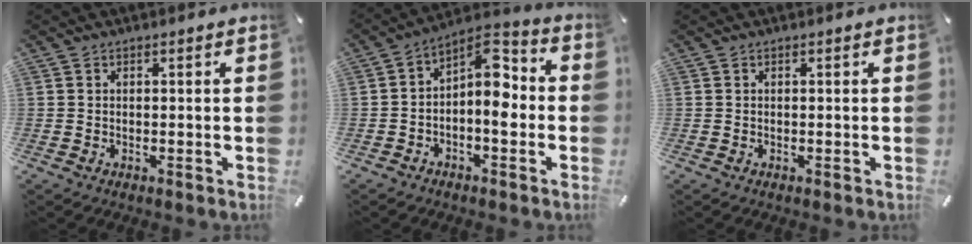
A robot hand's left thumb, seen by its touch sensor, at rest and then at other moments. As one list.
[{"total": 8.8, "force": [-0.4, 5.1, 7.2], "torque": [-0.103, -0.015, -0.012]}, {"total": 0.0}]